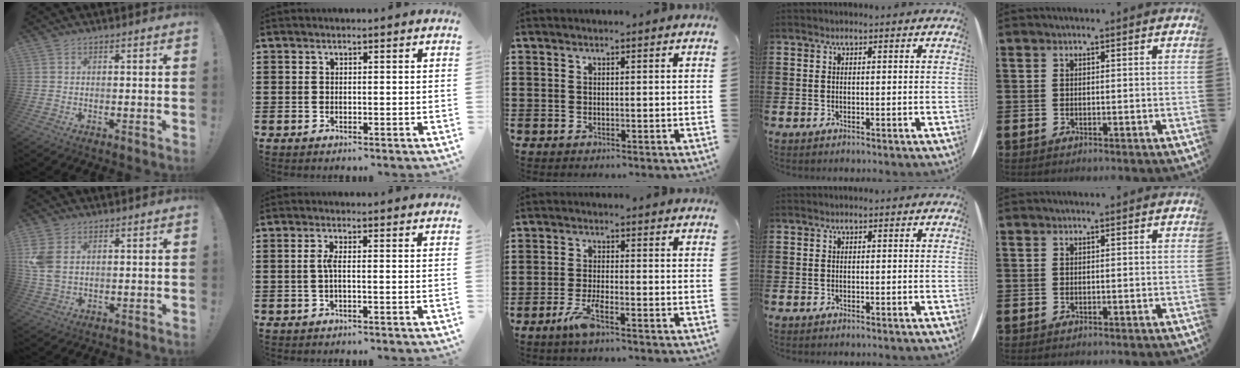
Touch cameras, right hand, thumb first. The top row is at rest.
{"thumb": {"total": 6.6, "force": [2.1, 4.4, 4.5], "torque": [-0.088, -0.009, 0.041]}, "index": {"total": 2.2, "force": [-0.3, 0.2, 2.1], "torque": [-0.049, -0.003, -0.010]}, "middle": {"total": 4.0, "force": [-2.3, 0.5, 3.2], "torque": [-0.075, -0.006, -0.046]}}